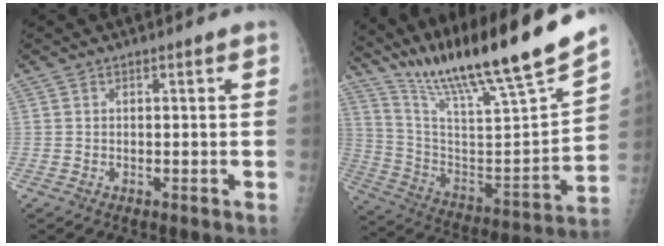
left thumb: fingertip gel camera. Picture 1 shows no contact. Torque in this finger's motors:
{"motor_torque": [1.61, -1.09, 1.42, -1.35, 0.11]}